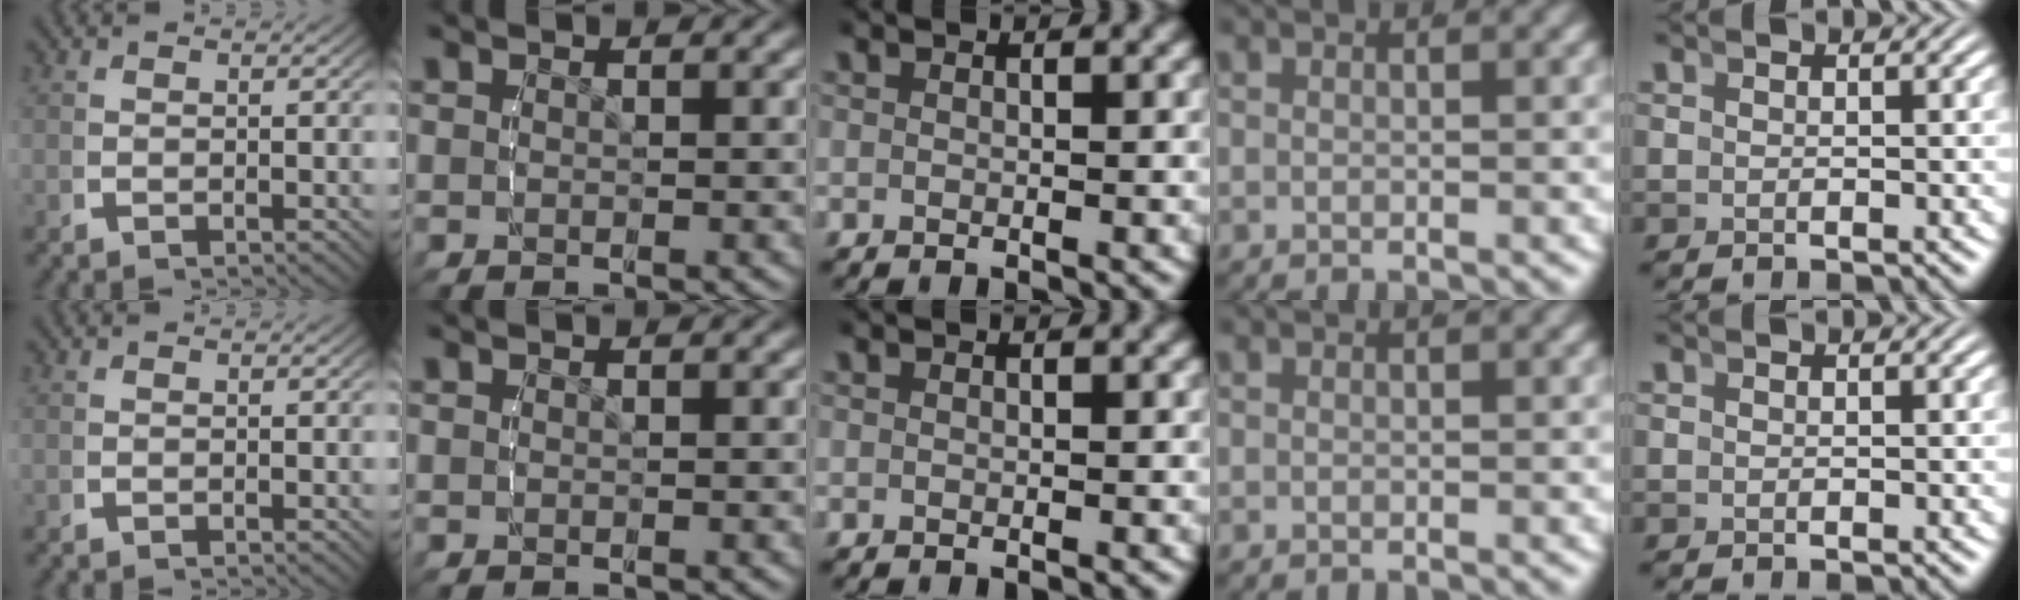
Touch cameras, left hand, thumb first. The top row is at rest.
{}